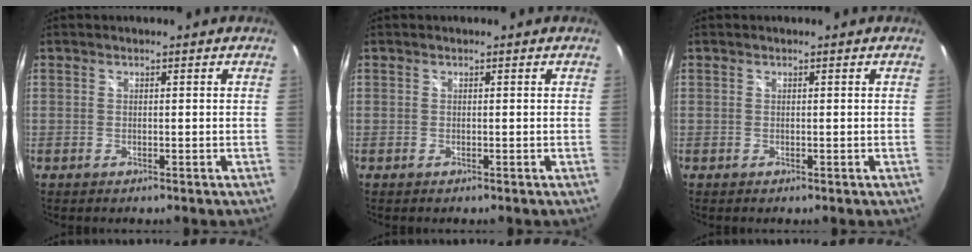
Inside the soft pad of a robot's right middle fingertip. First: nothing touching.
{"total": 0.0}
{"total": 0.0}